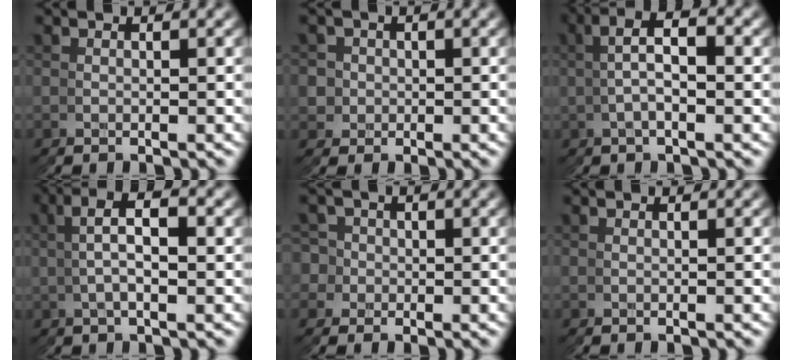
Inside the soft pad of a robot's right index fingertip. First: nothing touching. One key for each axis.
{"total": 4.9, "fx": -0.1, "fy": 4.8, "fz": 0.8, "tx": -0.008, "ty": -0.017, "tz": 0.000}
{"total": 5.8, "fx": 1.7, "fy": 3.0, "fz": 4.7, "tx": -0.065, "ty": 0.017, "tz": 0.013}
{"total": 5.3, "fx": 2.0, "fy": 1.9, "fz": 4.5, "tx": -0.066, "ty": 0.020, "tz": 0.021}
{"total": 5.5, "fx": -0.2, "fy": 5.4, "fz": 1.2, "tx": -0.005, "ty": -0.013, "tz": -0.008}
{"total": 0.0}